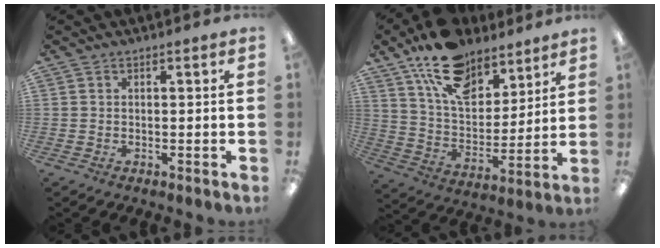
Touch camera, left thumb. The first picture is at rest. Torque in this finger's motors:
{"motor_torque": [0.79, 0.06, 1.54, -1.23, 0.40]}